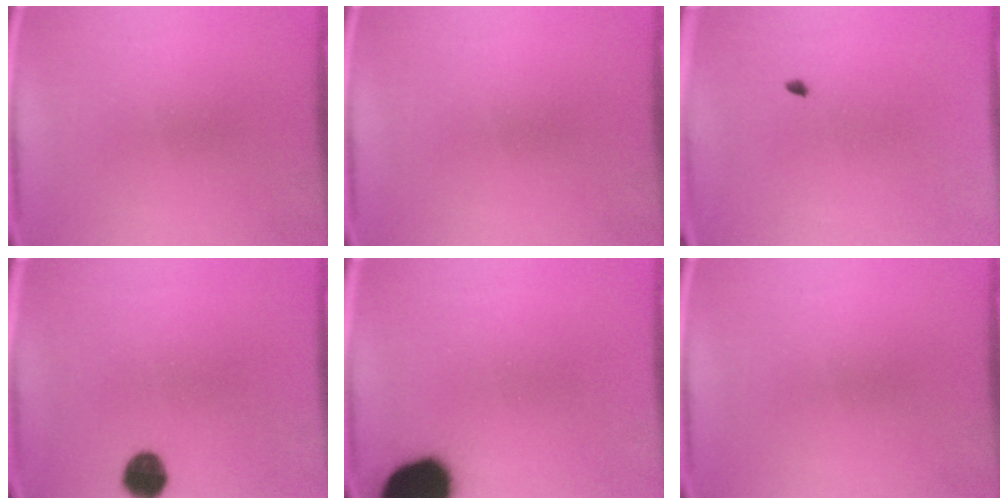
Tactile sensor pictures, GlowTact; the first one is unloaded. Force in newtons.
{"total": 0.0}
{"total": 0.6}
{"total": 5.8}
{"total": 17.4}
{"total": 0.0}